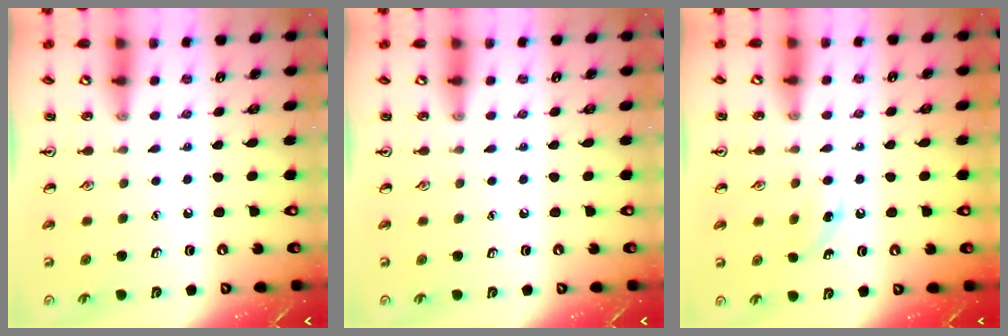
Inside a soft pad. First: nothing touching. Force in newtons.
{"total": 0.0}
{"total": 6.3, "press": 6.0, "slide": 1.8}